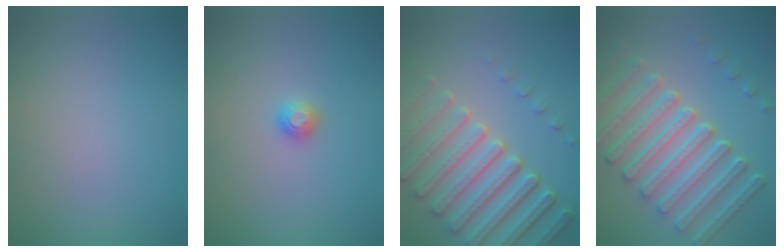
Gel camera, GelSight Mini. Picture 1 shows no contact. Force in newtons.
{"total": 1.2, "press": 1.1, "slide": 0.3}
{"total": 7.5, "press": 5.6, "slide": 5.0}
{"total": 7.9, "press": 6.4, "slide": 4.5}